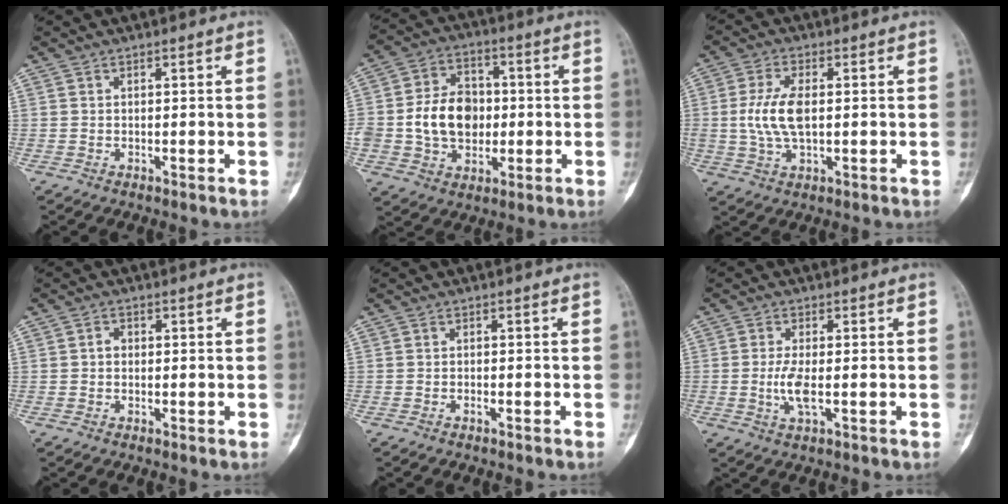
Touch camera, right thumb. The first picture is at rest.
{"total": 12.9, "force": [-0.7, 9.9, 8.2], "torque": [-0.116, 0.019, -0.010]}
{"total": 8.0, "force": [0.2, 3.9, 7.0], "torque": [-0.154, 0.002, 0.005]}
{"total": 1.4, "force": [-0.1, 1.1, 0.8], "torque": [-0.006, 0.005, -0.006]}
{"total": 0.8, "force": [-0.6, 0.2, 0.5], "torque": [-0.014, 0.006, -0.010]}
{"total": 4.2, "force": [-0.7, 1.3, 4.0], "torque": [-0.089, -0.006, -0.015]}